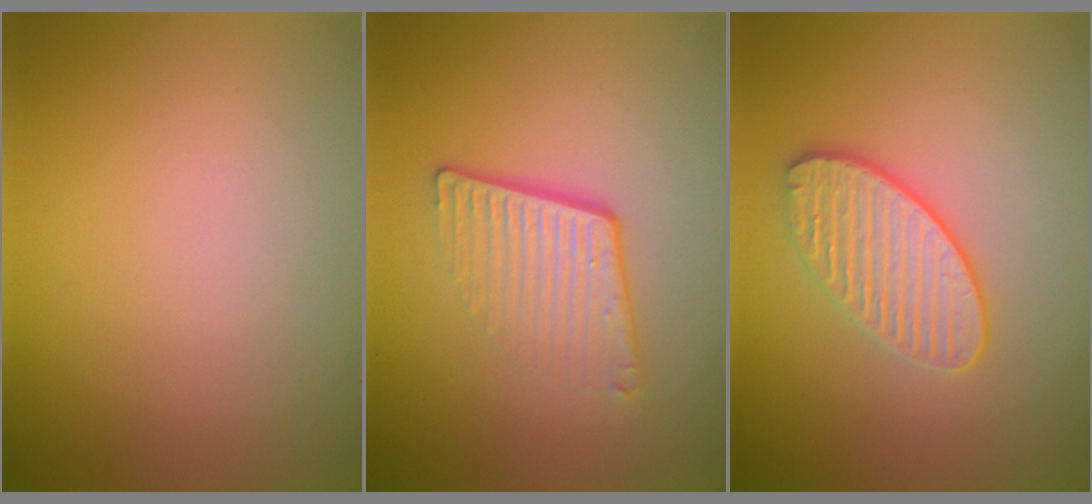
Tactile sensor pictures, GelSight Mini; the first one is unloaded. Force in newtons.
{"total": 4.0, "press": 2.6, "slide": 3.1}
{"total": 3.5, "press": 3.3, "slide": 1.3}